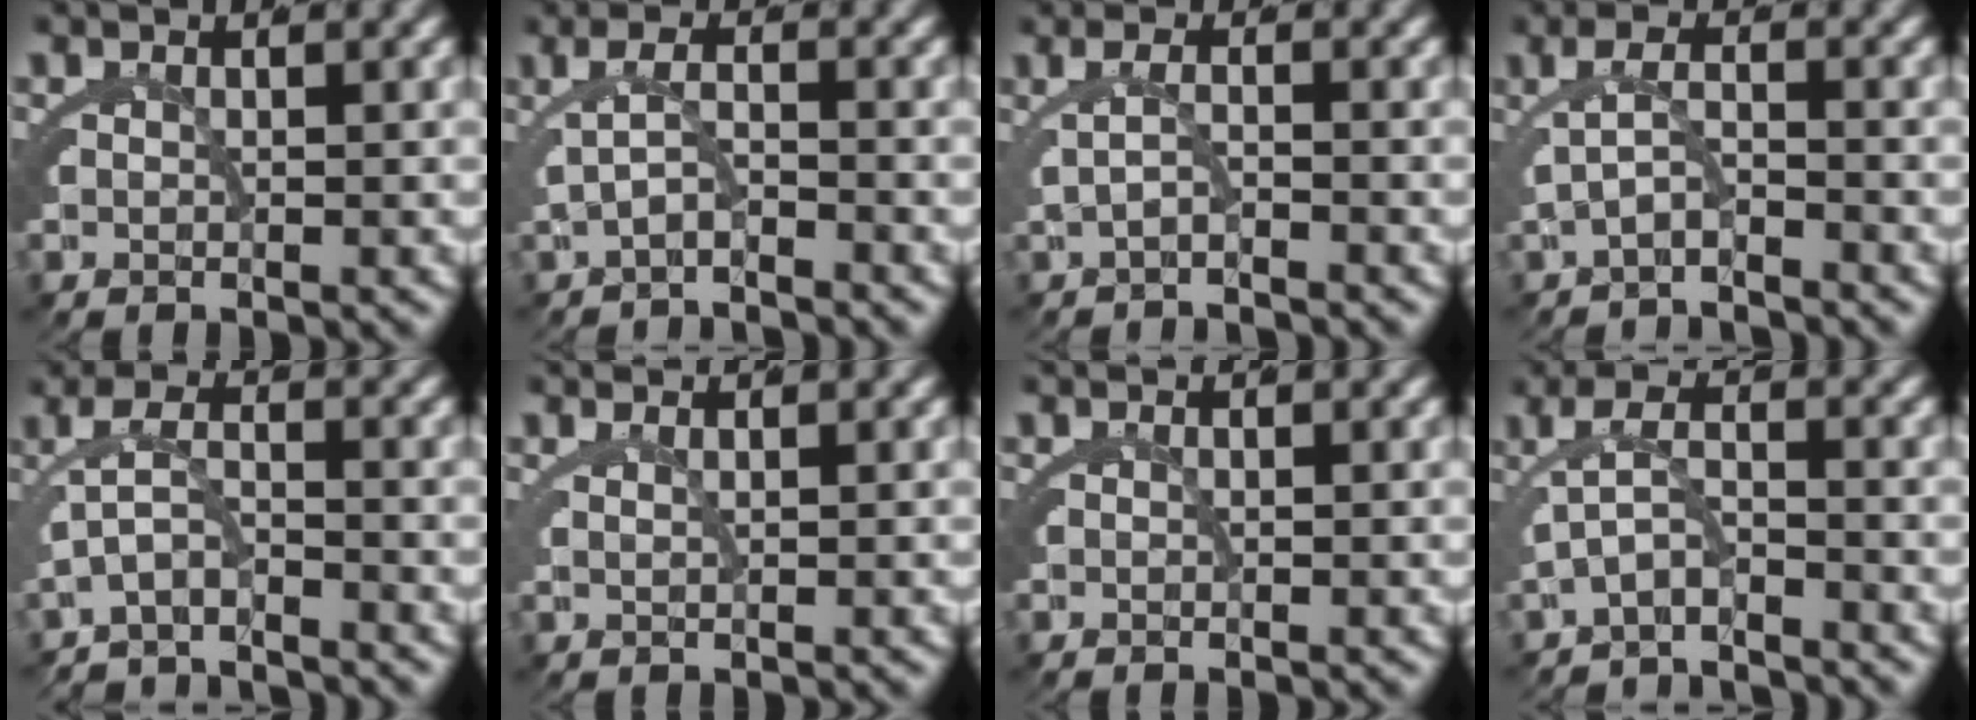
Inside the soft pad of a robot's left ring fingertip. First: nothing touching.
{"total": 2.1, "force": [-1.6, -0.2, 1.3], "torque": [-0.027, -0.007, -0.023]}
{"total": 1.7, "force": [-1.3, -0.8, 0.9], "torque": [-0.028, -0.008, -0.015]}
{"total": 2.4, "force": [-1.9, 0.0, 1.4], "torque": [-0.027, -0.010, -0.028]}
{"total": 3.4, "force": [-2.7, 1.0, 1.7], "torque": [-0.044, -0.024, -0.034]}
{"total": 1.4, "force": [0.6, -1.2, 0.2], "torque": [-0.002, 0.004, 0.013]}
{"total": 0.0}
{"total": 3.0, "force": [-2.3, 0.7, 1.8], "torque": [-0.035, -0.014, -0.032]}